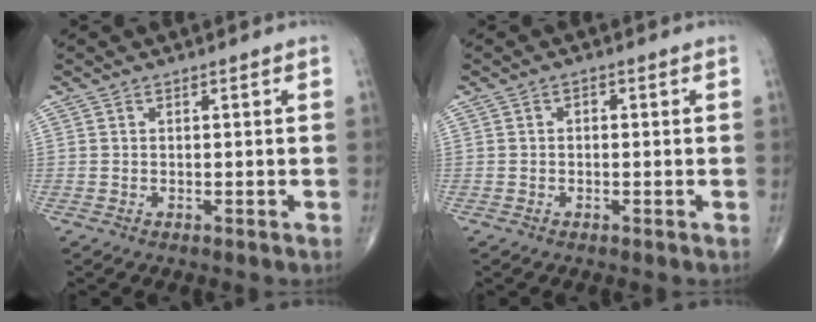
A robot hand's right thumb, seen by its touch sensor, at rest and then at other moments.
{"total": 0.8, "force": [-0.1, 0.6, 0.5], "torque": [0.000, 0.005, -0.006]}